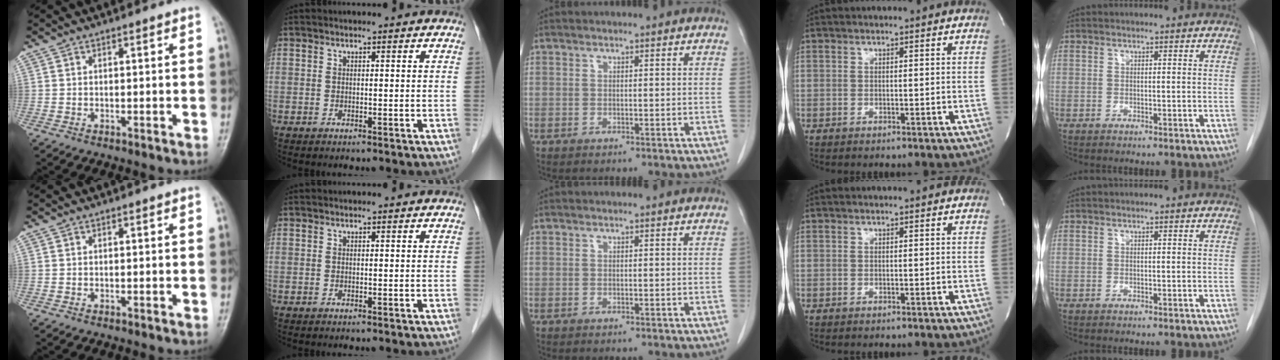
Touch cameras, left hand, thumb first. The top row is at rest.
{}